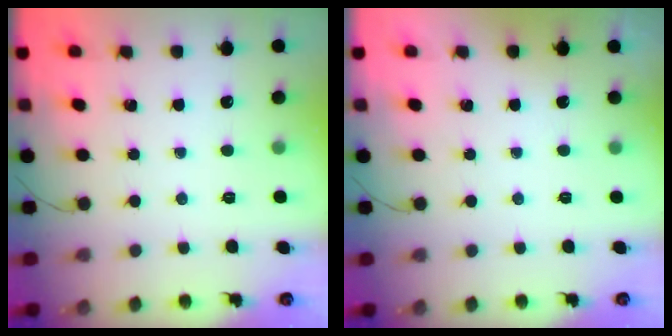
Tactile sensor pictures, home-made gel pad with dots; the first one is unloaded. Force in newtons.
{"total": 1.8, "press": 1.8, "slide": 0.3}